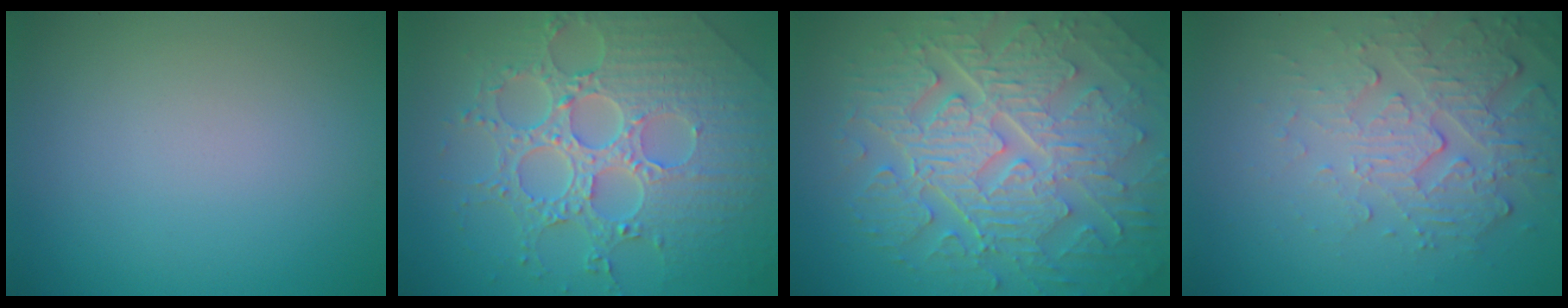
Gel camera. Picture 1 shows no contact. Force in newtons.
{"total": 8.1, "press": 6.0, "slide": 5.5}
{"total": 10.2, "press": 6.9, "slide": 7.5}
{"total": 5.4, "press": 3.7, "slide": 4.0}